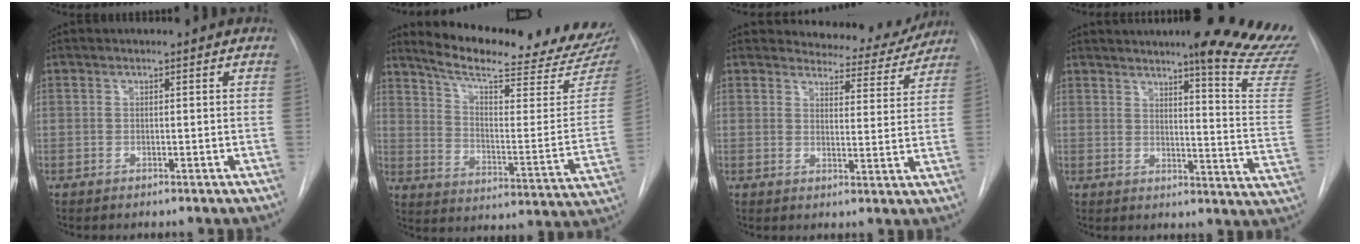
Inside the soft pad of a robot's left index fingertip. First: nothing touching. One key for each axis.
{"total": 25.1, "fx": 22.9, "fy": 2.4, "fz": 10.0, "tx": -0.152, "ty": -0.087, "tz": 0.295}
{"total": 9.2, "fx": 8.9, "fy": 2.3, "fz": 0.4, "tx": 0.011, "ty": -0.022, "tz": 0.098}
{"total": 20.9, "fx": 17.8, "fy": 0.2, "fz": 11.0, "tx": -0.136, "ty": -0.093, "tz": 0.200}